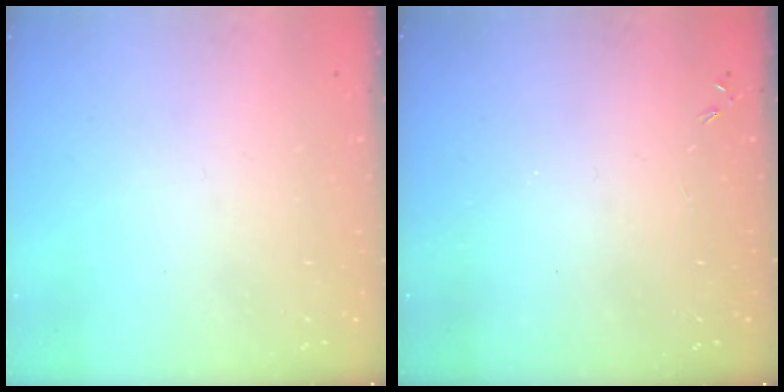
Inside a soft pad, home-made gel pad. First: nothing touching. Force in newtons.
{"total": 0.0}